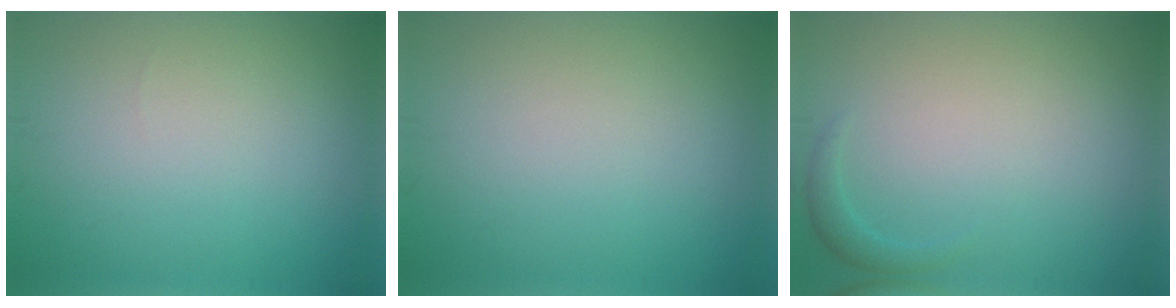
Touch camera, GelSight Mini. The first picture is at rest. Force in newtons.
{"total": 0.0}
{"total": 1.0, "press": 1.0, "slide": 0.1}